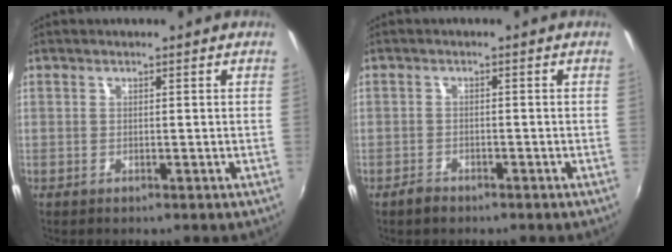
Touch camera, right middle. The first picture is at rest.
{"total": 2.0, "force": [-1.7, 0.9, 0.6], "torque": [-0.018, 0.001, -0.030]}